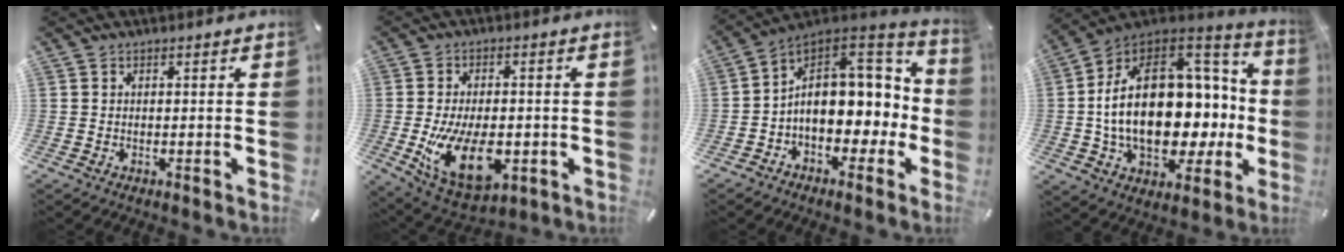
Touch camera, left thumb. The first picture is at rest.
{"total": 16.4, "force": [-3.5, 9.8, 12.6], "torque": [-0.218, -0.010, -0.052]}
{"total": 16.1, "force": [0.4, 11.6, 11.2], "torque": [-0.167, -0.011, 0.015]}
{"total": 28.3, "force": [0.1, 18.2, 21.6], "torque": [-0.392, -0.010, 0.016]}